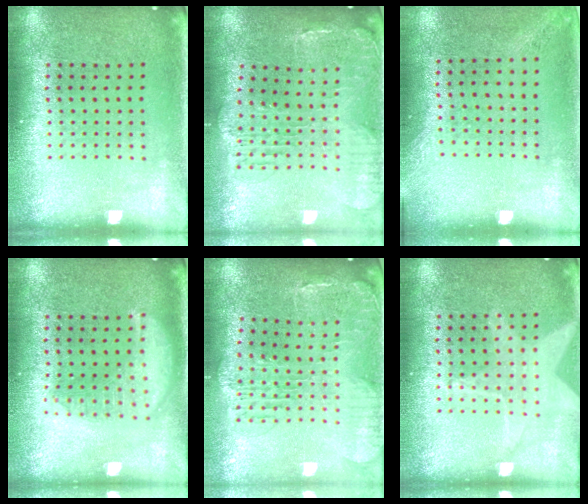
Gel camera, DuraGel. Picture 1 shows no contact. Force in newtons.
{"total": 1.5, "press": 1.4, "slide": 0.4}
{"total": 1.4, "press": 1.0, "slide": 1.0}
{"total": 2.9, "press": 2.9, "slide": 0.3}
{"total": 1.6, "press": 1.5, "slide": 0.4}
{"total": 1.5, "press": 1.4, "slide": 0.5}